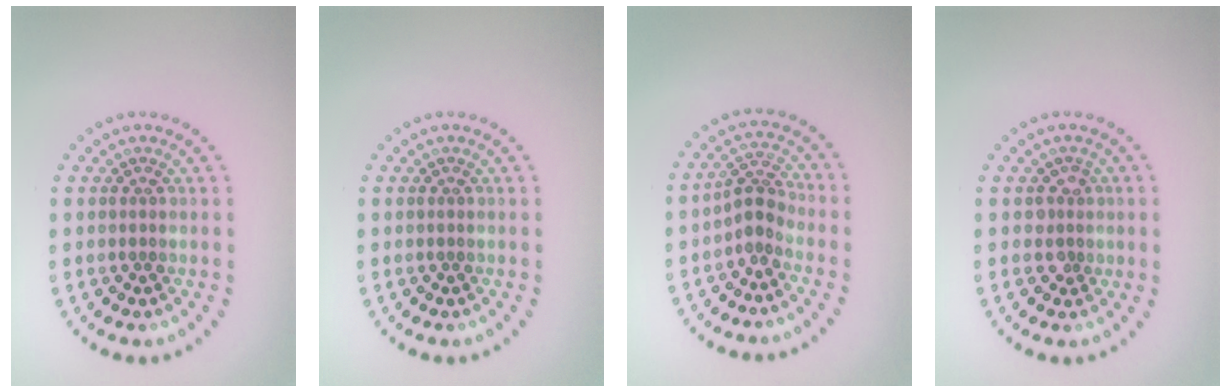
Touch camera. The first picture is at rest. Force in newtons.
{"total": 0.0}
{"total": 2.2, "press": 1.7, "slide": 1.4}
{"total": 1.5, "press": 1.2, "slide": 0.9}